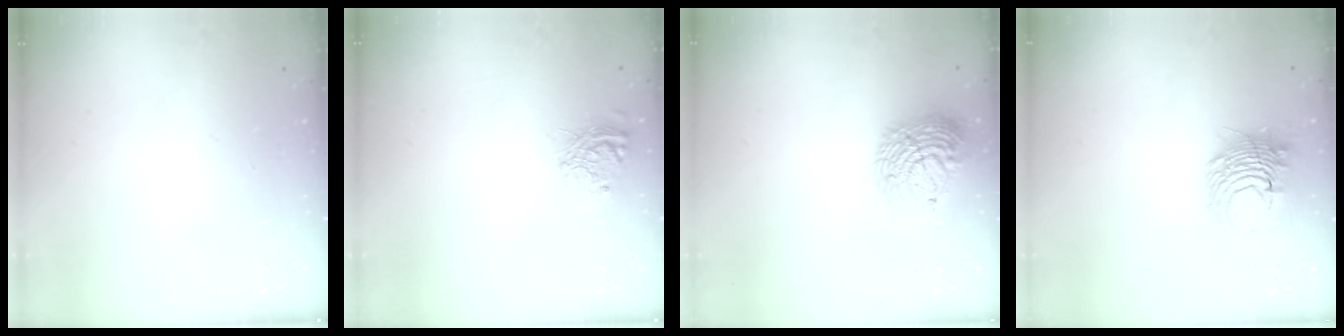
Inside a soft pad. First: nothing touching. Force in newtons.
{"total": 8.9, "press": 8.9, "slide": 0.3}
{"total": 13.0, "press": 12.9, "slide": 2.0}
{"total": 8.4, "press": 8.3, "slide": 1.2}